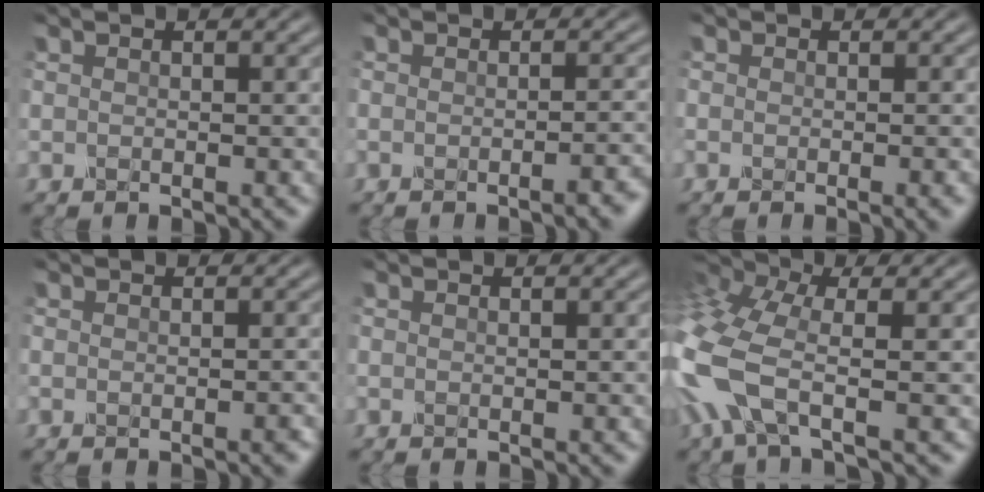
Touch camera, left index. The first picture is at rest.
{"total": 3.4, "force": [-1.7, 1.2, 2.6], "torque": [-0.012, 0.007, -0.026]}
{"total": 2.9, "force": [-0.9, 1.4, 2.4], "torque": [-0.009, 0.000, -0.013]}
{"total": 1.3, "force": [-0.5, 0.5, 1.0], "torque": [-0.003, 0.003, -0.007]}
{"total": 0.0}
{"total": 9.8, "force": [-2.3, 5.0, 8.1], "torque": [-0.230, -0.001, -0.058]}